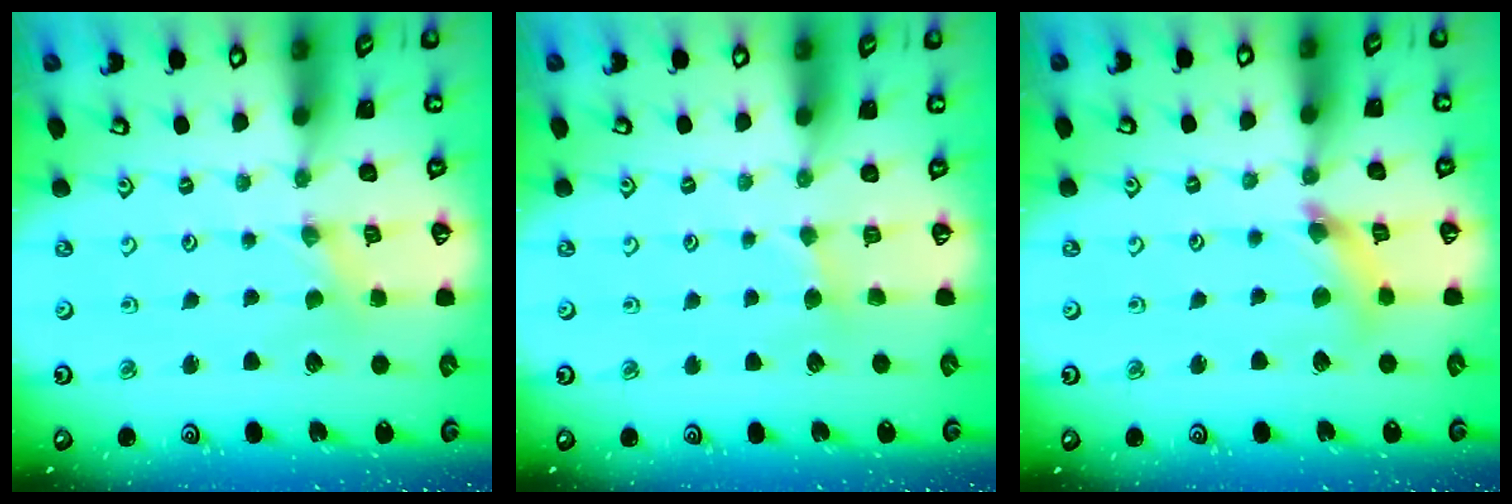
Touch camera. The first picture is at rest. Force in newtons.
{"total": 2.0, "press": 2.0, "slide": 0.1}
{"total": 6.7, "press": 6.7, "slide": 0.7}